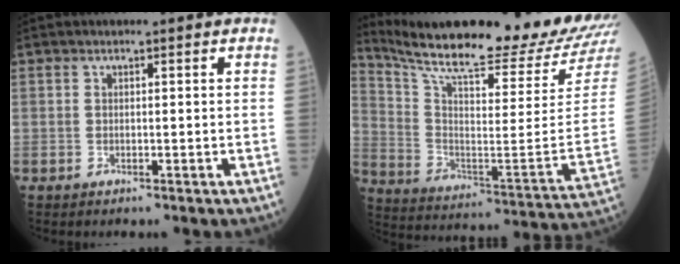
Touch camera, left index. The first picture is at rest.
{"total": 26.4, "force": [23.9, 0.5, 11.2], "torque": [-0.202, -0.097, 0.340]}